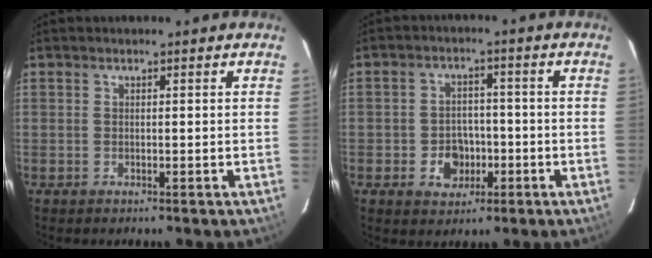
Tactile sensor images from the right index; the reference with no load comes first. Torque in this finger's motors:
{"motor_torque": [0.07, -0.04, 0.08, 0.01]}